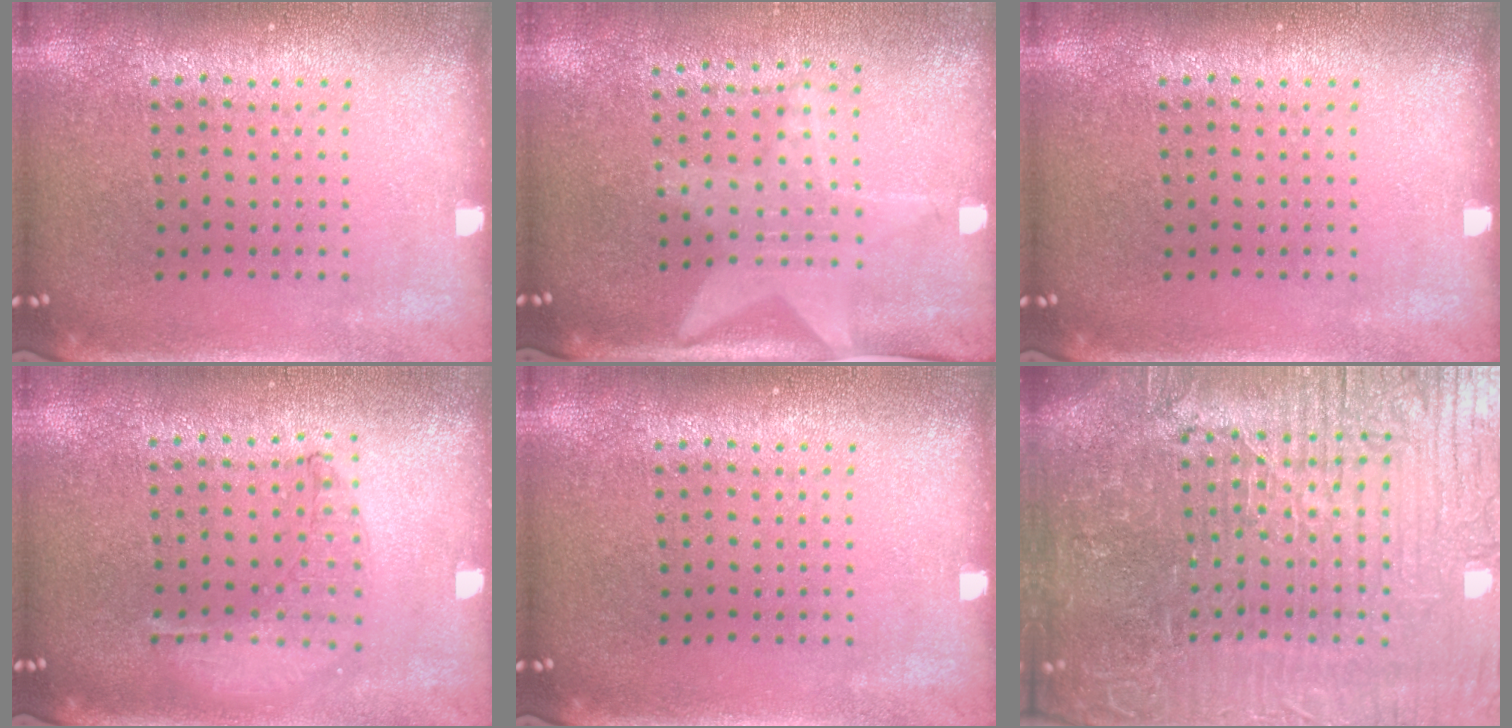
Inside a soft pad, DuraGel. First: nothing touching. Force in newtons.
{"total": 2.0, "press": 1.6, "slide": 1.2}
{"total": 0.0}
{"total": 1.0, "press": 1.0, "slide": 0.3}
{"total": 0.0}
{"total": 8.0, "press": 7.1, "slide": 3.7}